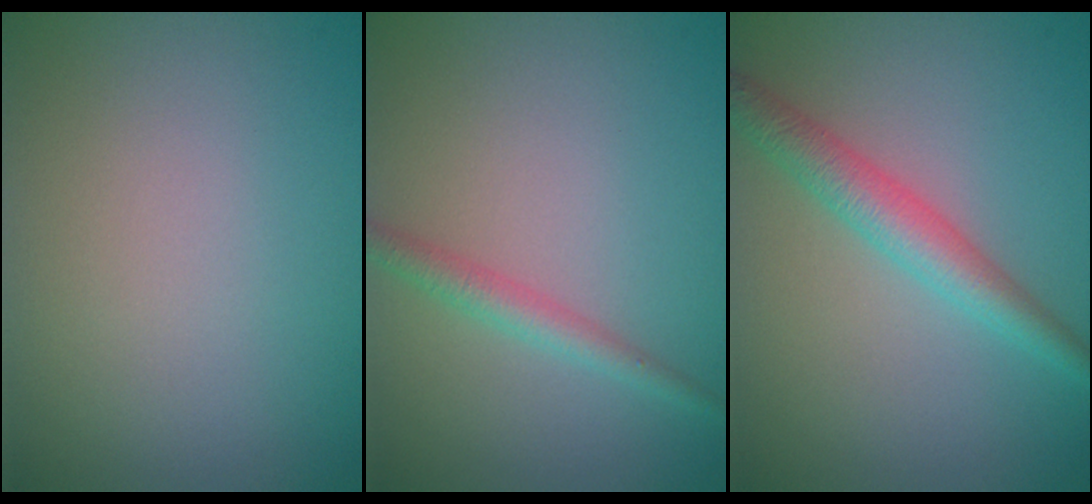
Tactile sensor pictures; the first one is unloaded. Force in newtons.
{"total": 1.9, "press": 1.9, "slide": 0.0}
{"total": 3.3, "press": 3.3, "slide": 0.0}